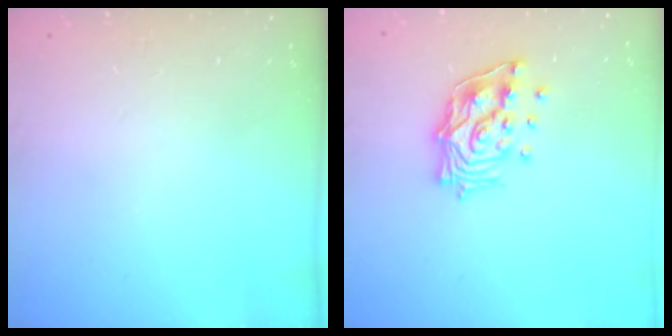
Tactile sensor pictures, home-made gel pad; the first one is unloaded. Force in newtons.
{"total": 15.1, "press": 15.0, "slide": 1.8}